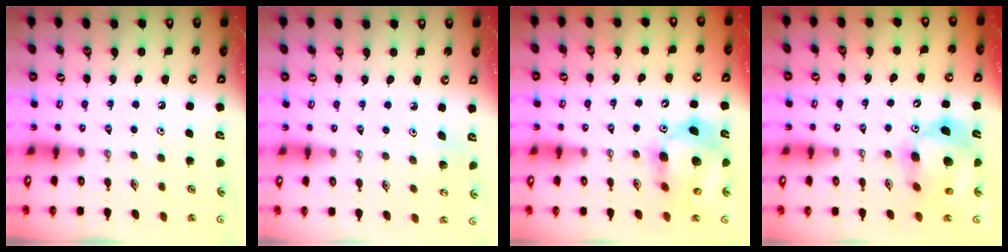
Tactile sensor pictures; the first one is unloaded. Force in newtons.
{"total": 3.2, "press": 3.2, "slide": 0.2}
{"total": 14.7, "press": 14.5, "slide": 2.4}
{"total": 14.5, "press": 14.3, "slide": 2.3}